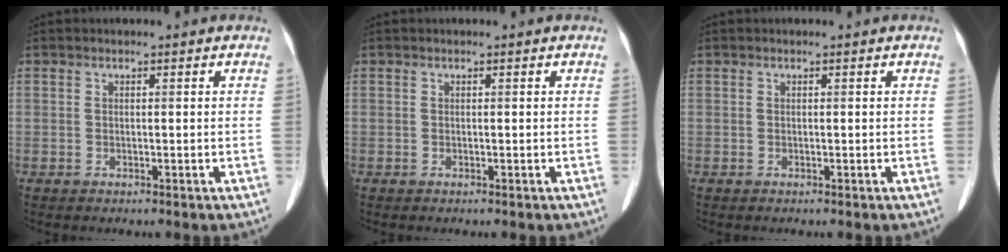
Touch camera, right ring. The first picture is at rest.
{"total": 0.0}
{"total": 0.0}